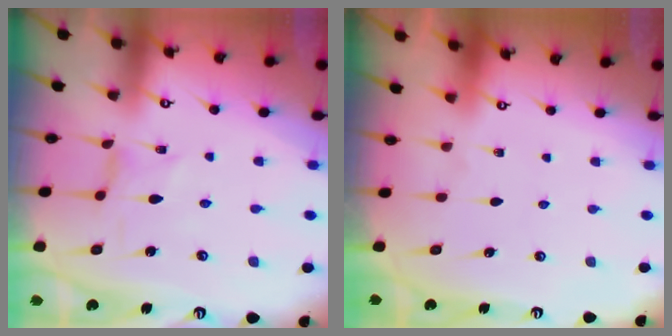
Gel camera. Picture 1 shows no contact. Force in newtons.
{"total": 0.0}